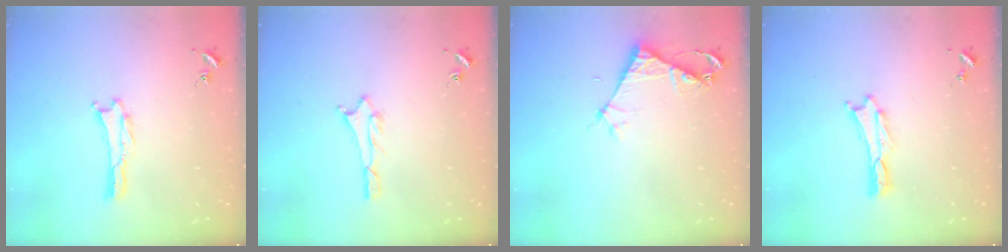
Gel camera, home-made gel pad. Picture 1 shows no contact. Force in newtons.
{"total": 1.1, "press": 1.1, "slide": 0.1}
{"total": 4.0, "press": 4.0, "slide": 0.3}
{"total": 0.0}